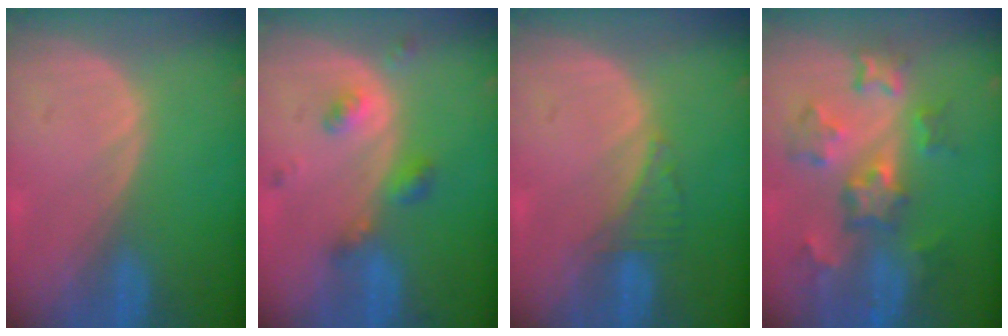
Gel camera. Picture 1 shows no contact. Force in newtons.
{"total": 4.9, "press": 4.4, "slide": 2.2}
{"total": 2.5, "press": 2.5, "slide": 0.2}
{"total": 8.7, "press": 7.8, "slide": 3.9}